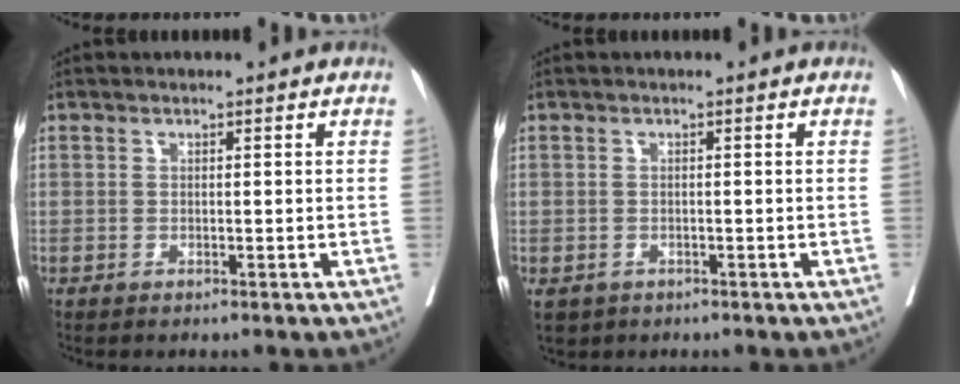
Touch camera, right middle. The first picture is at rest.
{"total": 3.4, "force": [-1.9, 2.6, 1.0], "torque": [-0.018, -0.003, -0.026]}